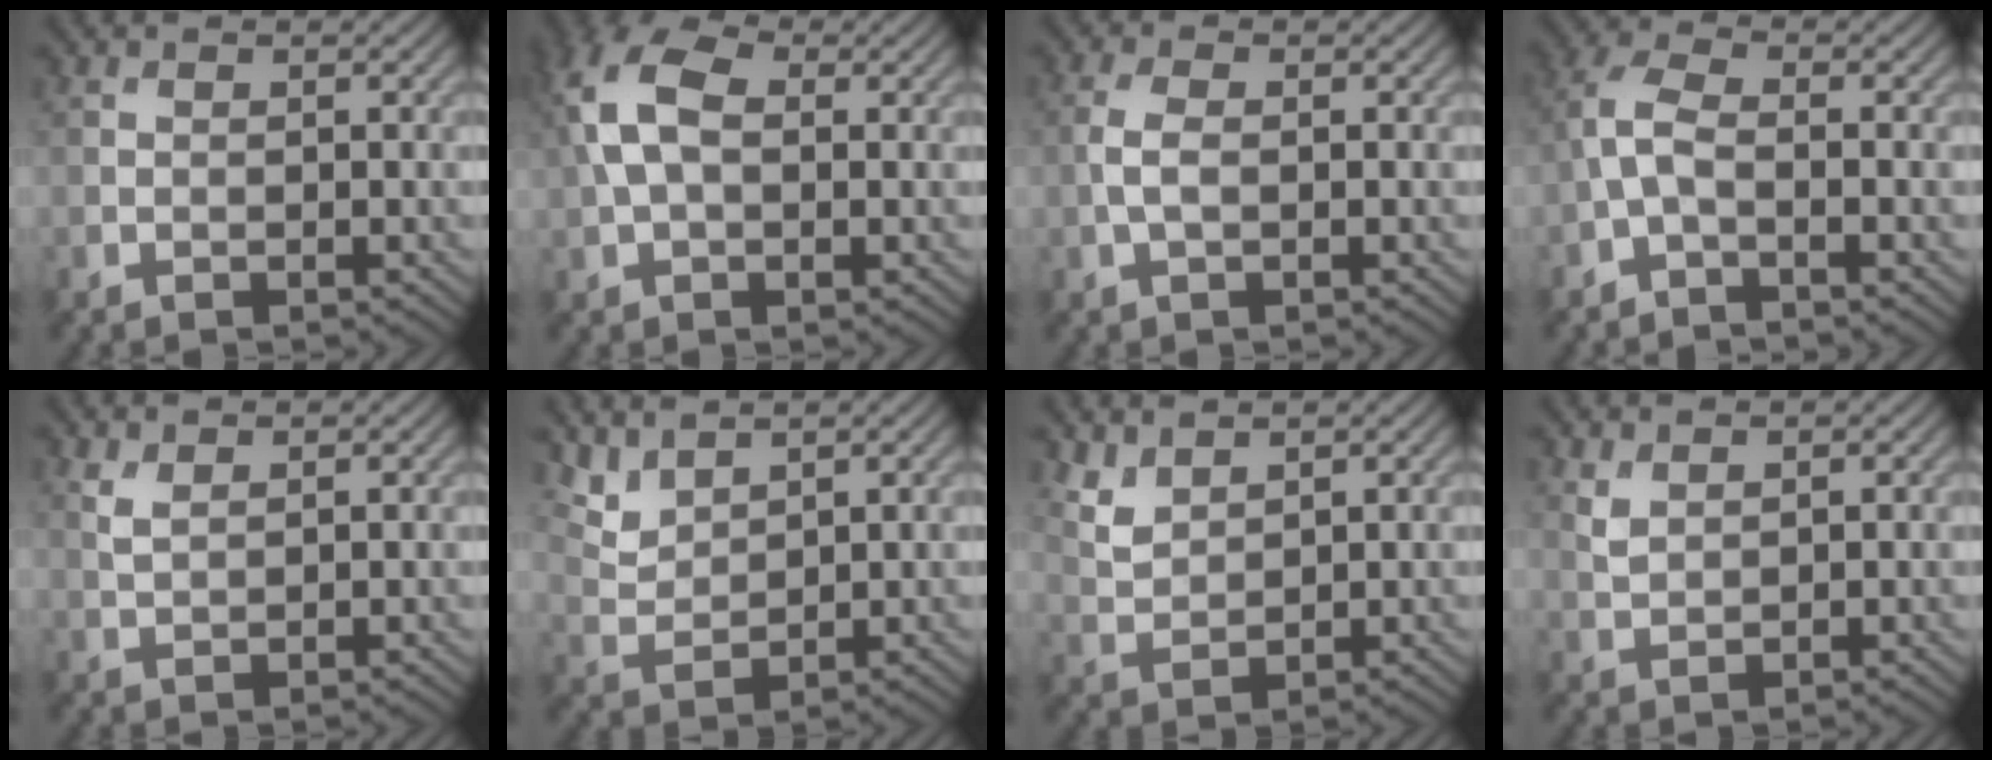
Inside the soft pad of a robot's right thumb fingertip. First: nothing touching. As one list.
[{"total": 9.4, "force": [1.8, 5.5, 7.5], "torque": [-0.187, 0.022, 0.020]}, {"total": 2.6, "force": [-0.3, 1.3, 2.2], "torque": [-0.057, 0.002, -0.009]}, {"total": 3.9, "force": [-1.1, 1.6, 3.4], "torque": [-0.088, 0.009, -0.035]}, {"total": 1.8, "force": [1.2, 0.7, 1.1], "torque": [-0.034, -0.001, 0.029]}, {"total": 4.1, "force": [3.5, 1.5, 1.7], "torque": [-0.051, 0.000, 0.086]}, {"total": 3.6, "force": [2.8, 1.6, 1.6], "torque": [-0.048, -0.002, 0.070]}, {"total": 1.7, "force": [1.2, 0.8, 0.8], "torque": [-0.026, -0.002, 0.031]}]